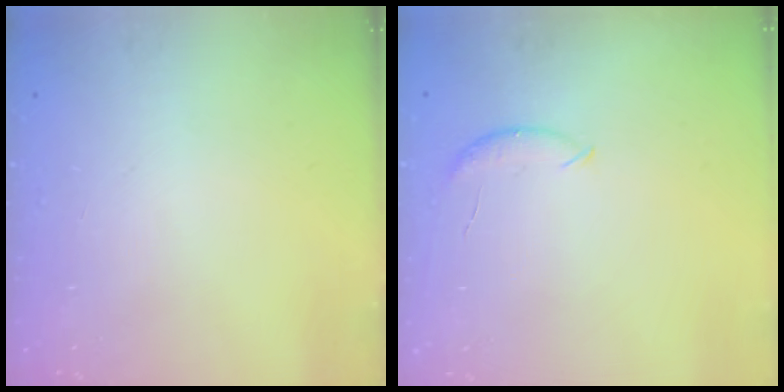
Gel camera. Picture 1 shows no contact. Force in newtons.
{"total": 6.6, "press": 6.5, "slide": 1.1}